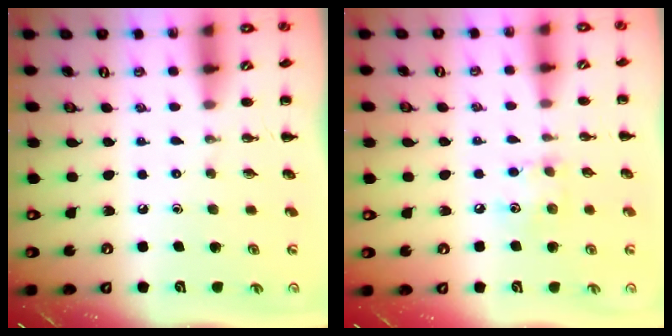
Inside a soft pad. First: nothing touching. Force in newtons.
{"total": 6.8, "press": 6.6, "slide": 1.4}